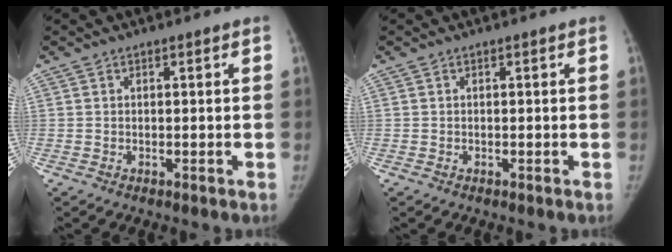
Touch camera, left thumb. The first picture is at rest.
{"total": 0.0}